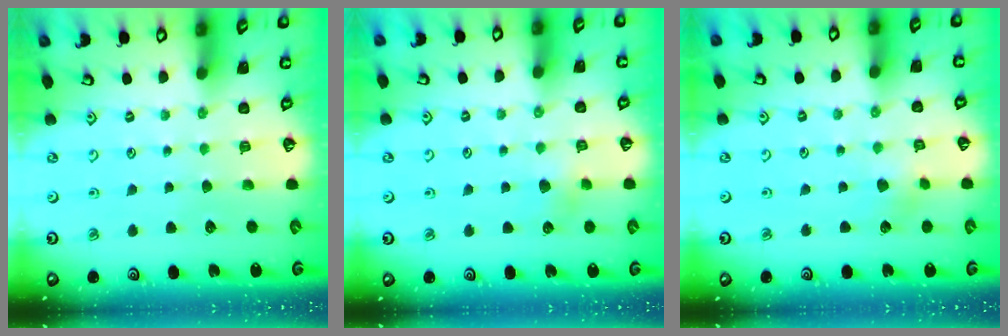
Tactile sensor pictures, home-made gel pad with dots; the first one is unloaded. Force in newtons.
{"total": 3.2, "press": 3.1, "slide": 0.5}
{"total": 2.6, "press": 2.6, "slide": 0.4}